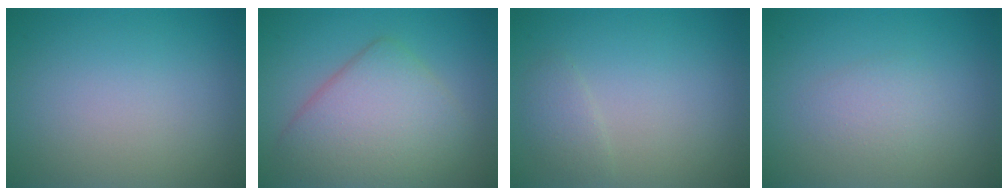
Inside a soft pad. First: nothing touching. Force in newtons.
{"total": 6.6, "press": 6.6, "slide": 0.3}
{"total": 1.3, "press": 1.3, "slide": 0.1}
{"total": 1.6, "press": 1.6, "slide": 0.1}